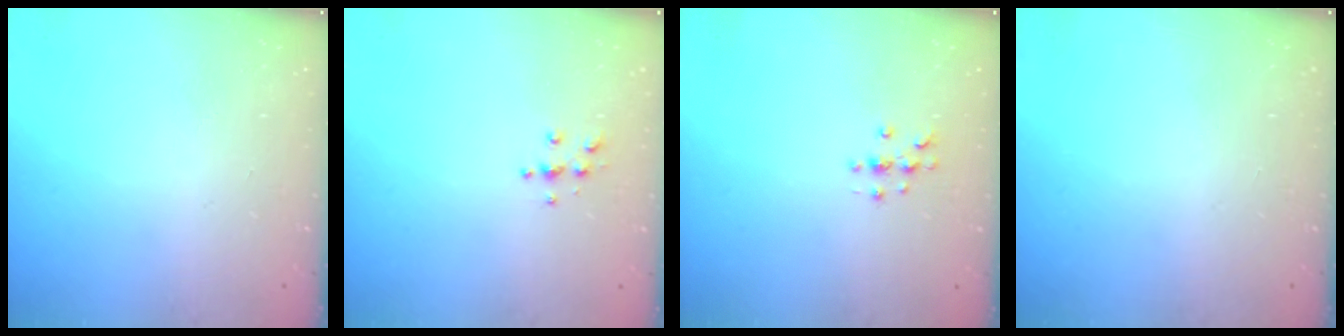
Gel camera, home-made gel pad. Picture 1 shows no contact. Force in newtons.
{"total": 4.9, "press": 4.9, "slide": 0.5}
{"total": 3.7, "press": 3.7, "slide": 0.4}
{"total": 0.0}